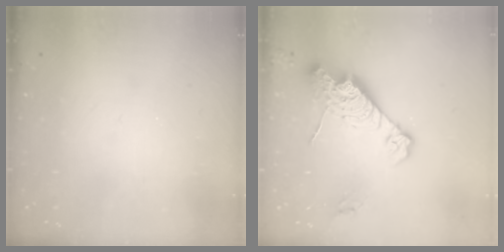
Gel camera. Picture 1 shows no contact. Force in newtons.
{"total": 14.0, "press": 13.9, "slide": 1.3}